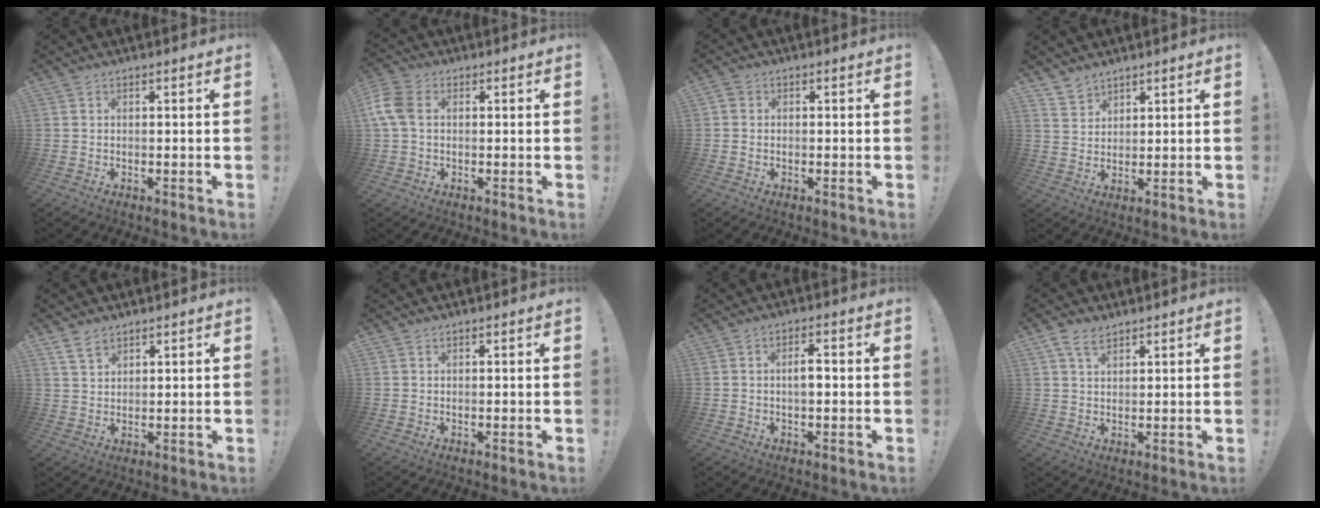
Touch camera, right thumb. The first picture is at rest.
{"total": 7.1, "force": [0.9, 4.9, 5.1], "torque": [-0.127, 0.009, 0.020]}
{"total": 1.6, "force": [-0.3, 1.4, 0.7], "torque": [-0.011, 0.006, -0.005]}
{"total": 4.4, "force": [3.8, 2.2, 0.3], "torque": [-0.013, -0.027, 0.076]}
{"total": 4.5, "force": [3.4, 2.4, 1.9], "torque": [-0.037, -0.012, 0.065]}
{"total": 0.0}
{"total": 3.2, "force": [-0.3, 1.1, 3.0], "torque": [-0.048, 0.005, -0.009]}
{"total": 5.2, "force": [3.3, 2.8, 2.9], "torque": [-0.054, -0.007, 0.062]}